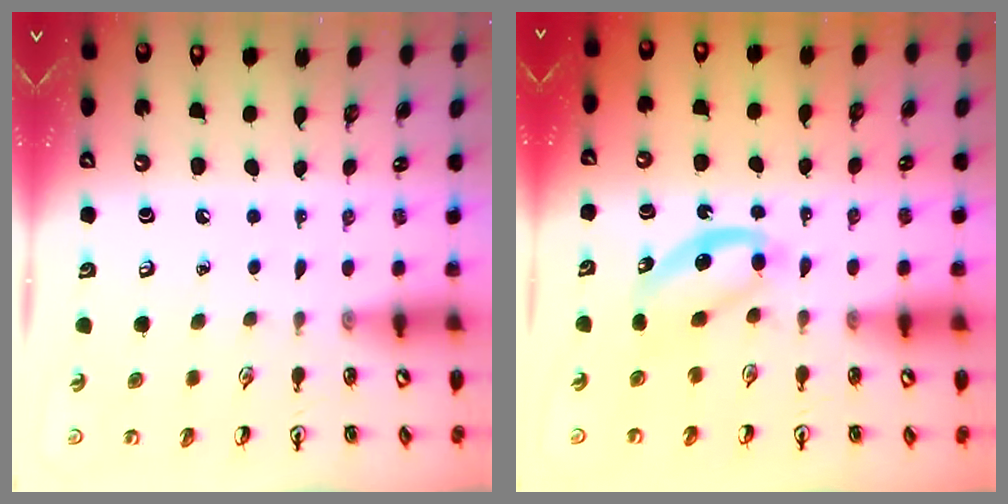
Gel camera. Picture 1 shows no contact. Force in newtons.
{"total": 4.1, "press": 4.1, "slide": 0.7}